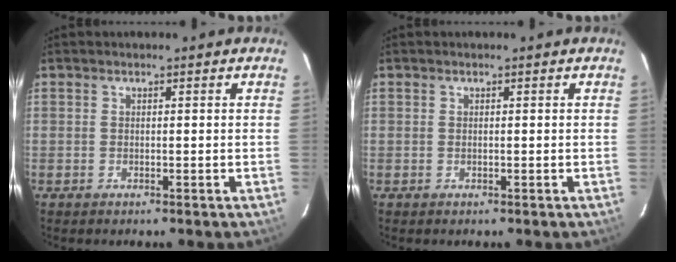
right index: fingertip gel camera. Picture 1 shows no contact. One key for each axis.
{"total": 0.0}